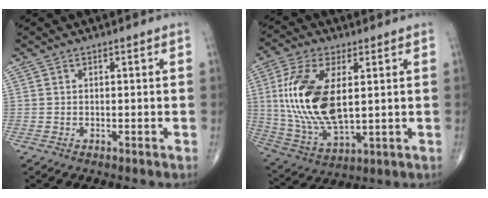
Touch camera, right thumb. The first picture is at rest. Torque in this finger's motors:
{"motor_torque": [2.26, 2.75, 1.36, 0.18, 0.70]}